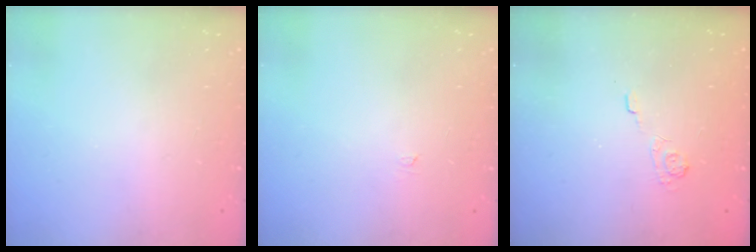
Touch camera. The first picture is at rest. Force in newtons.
{"total": 2.6, "press": 2.6, "slide": 0.3}
{"total": 1.9, "press": 1.3, "slide": 1.3}